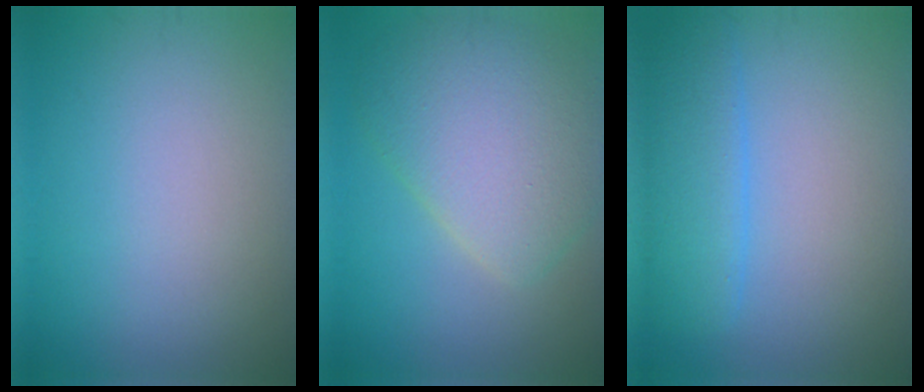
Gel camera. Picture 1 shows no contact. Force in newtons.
{"total": 7.2, "press": 7.1, "slide": 0.3}
{"total": 4.1, "press": 4.1, "slide": 0.2}